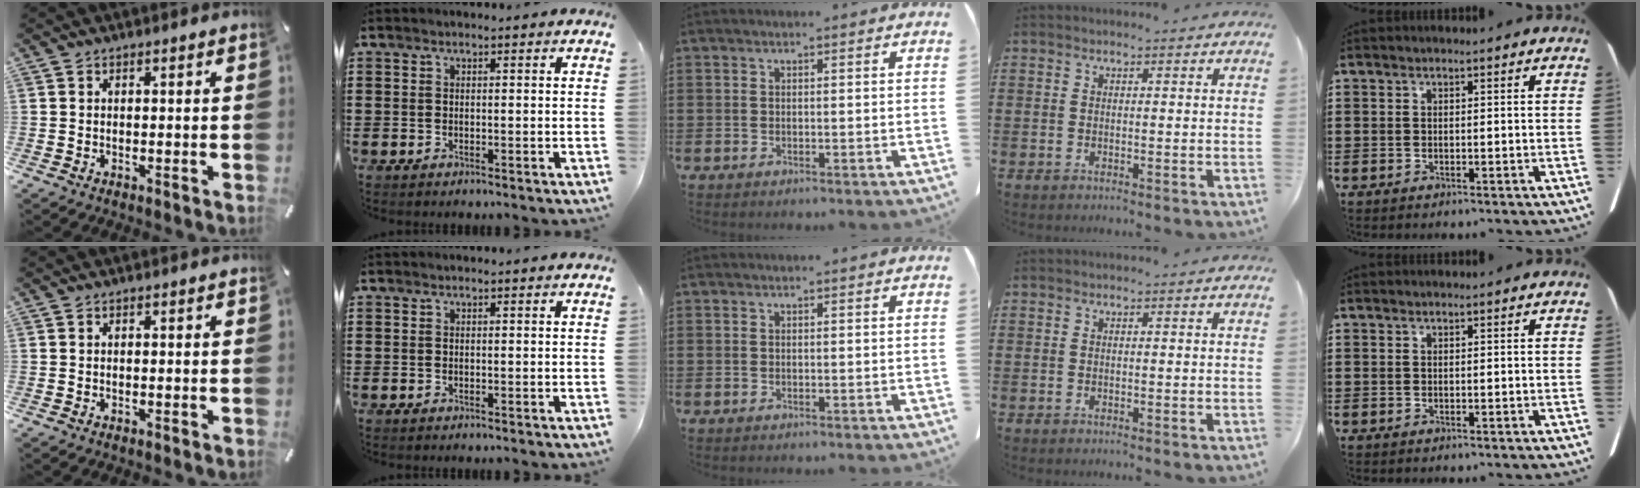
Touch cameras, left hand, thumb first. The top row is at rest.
{}